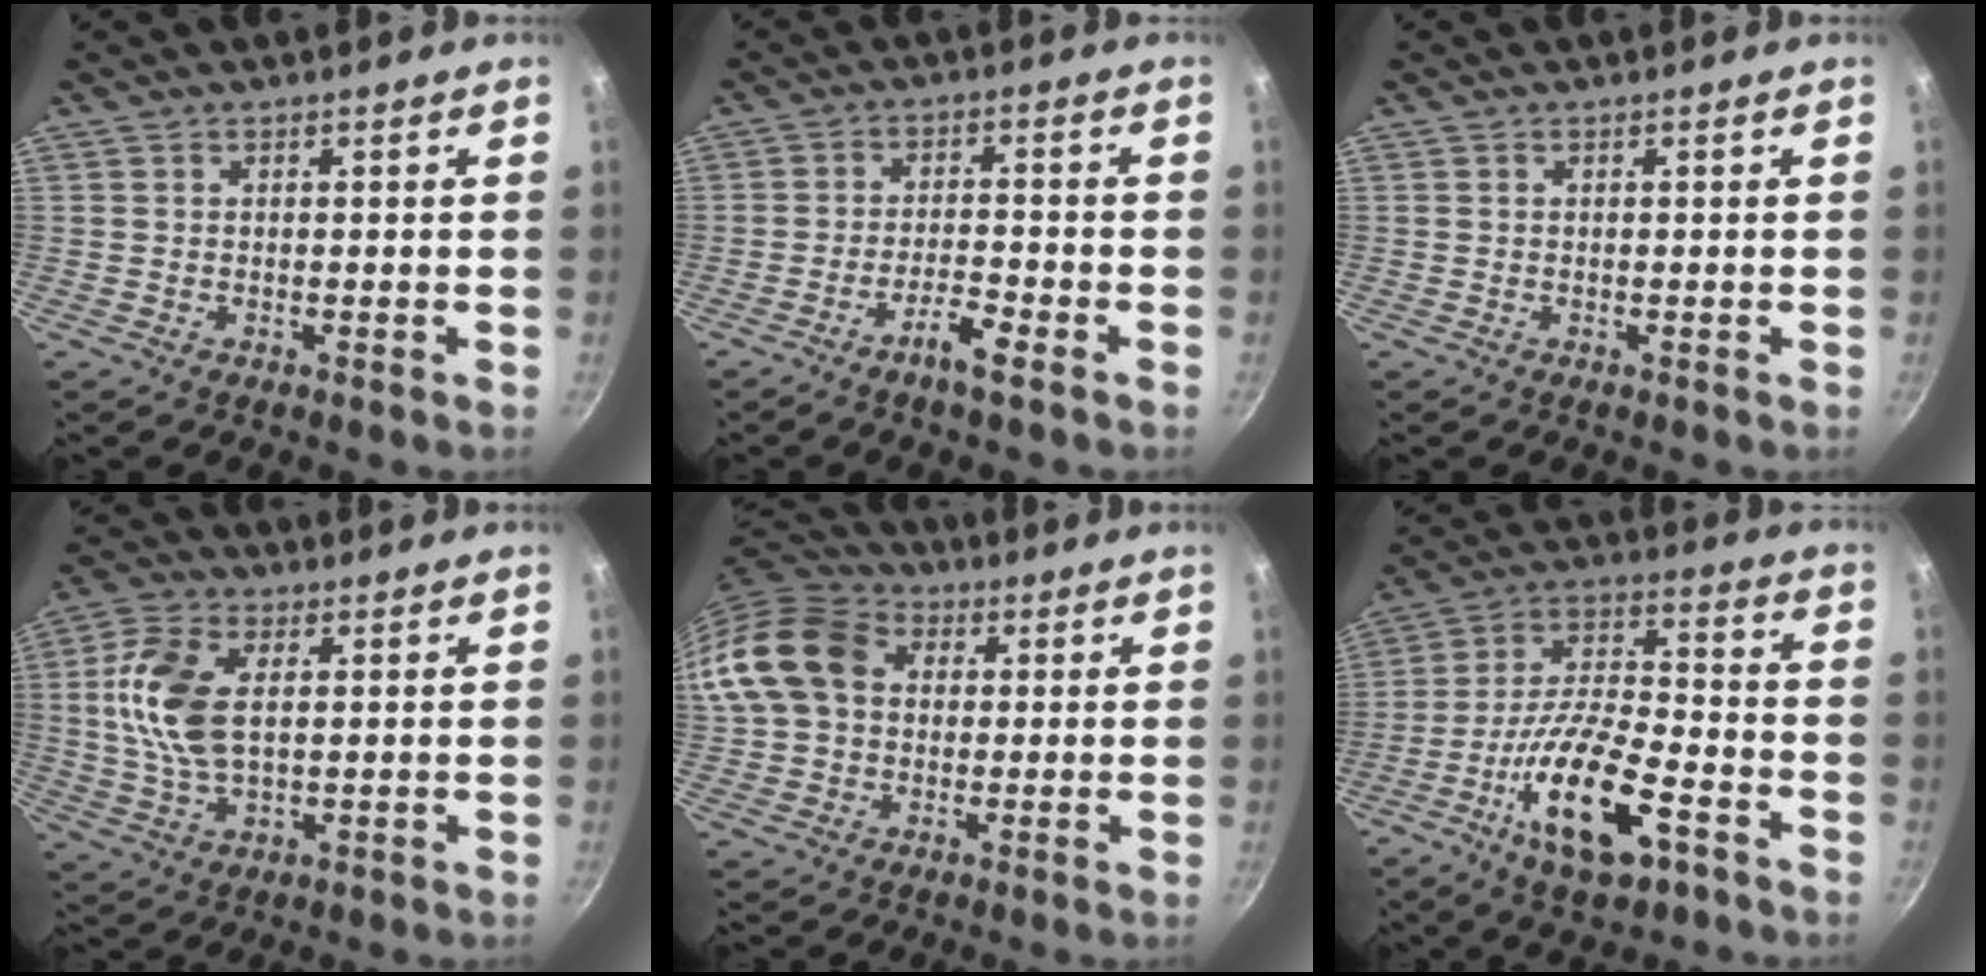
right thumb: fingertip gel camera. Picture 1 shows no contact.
{"total": 4.6, "force": [-3.2, 0.6, 3.3], "torque": [-0.060, 0.027, -0.057]}
{"total": 0.0}
{"total": 12.2, "force": [2.0, 6.8, 9.9], "torque": [-0.198, 0.006, 0.036]}
{"total": 14.2, "force": [2.1, 11.1, 8.7], "torque": [-0.149, 0.030, 0.024]}
{"total": 17.4, "force": [-8.2, 6.6, 13.8], "torque": [-0.242, 0.039, -0.151]}